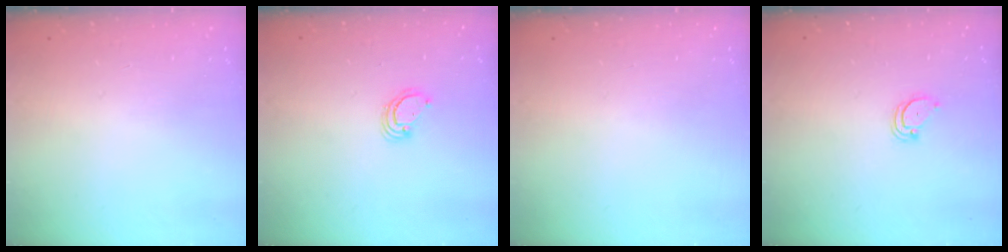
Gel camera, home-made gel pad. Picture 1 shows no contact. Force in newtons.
{"total": 3.9, "press": 3.9, "slide": 0.3}
{"total": 0.0}
{"total": 3.0, "press": 3.0, "slide": 0.2}